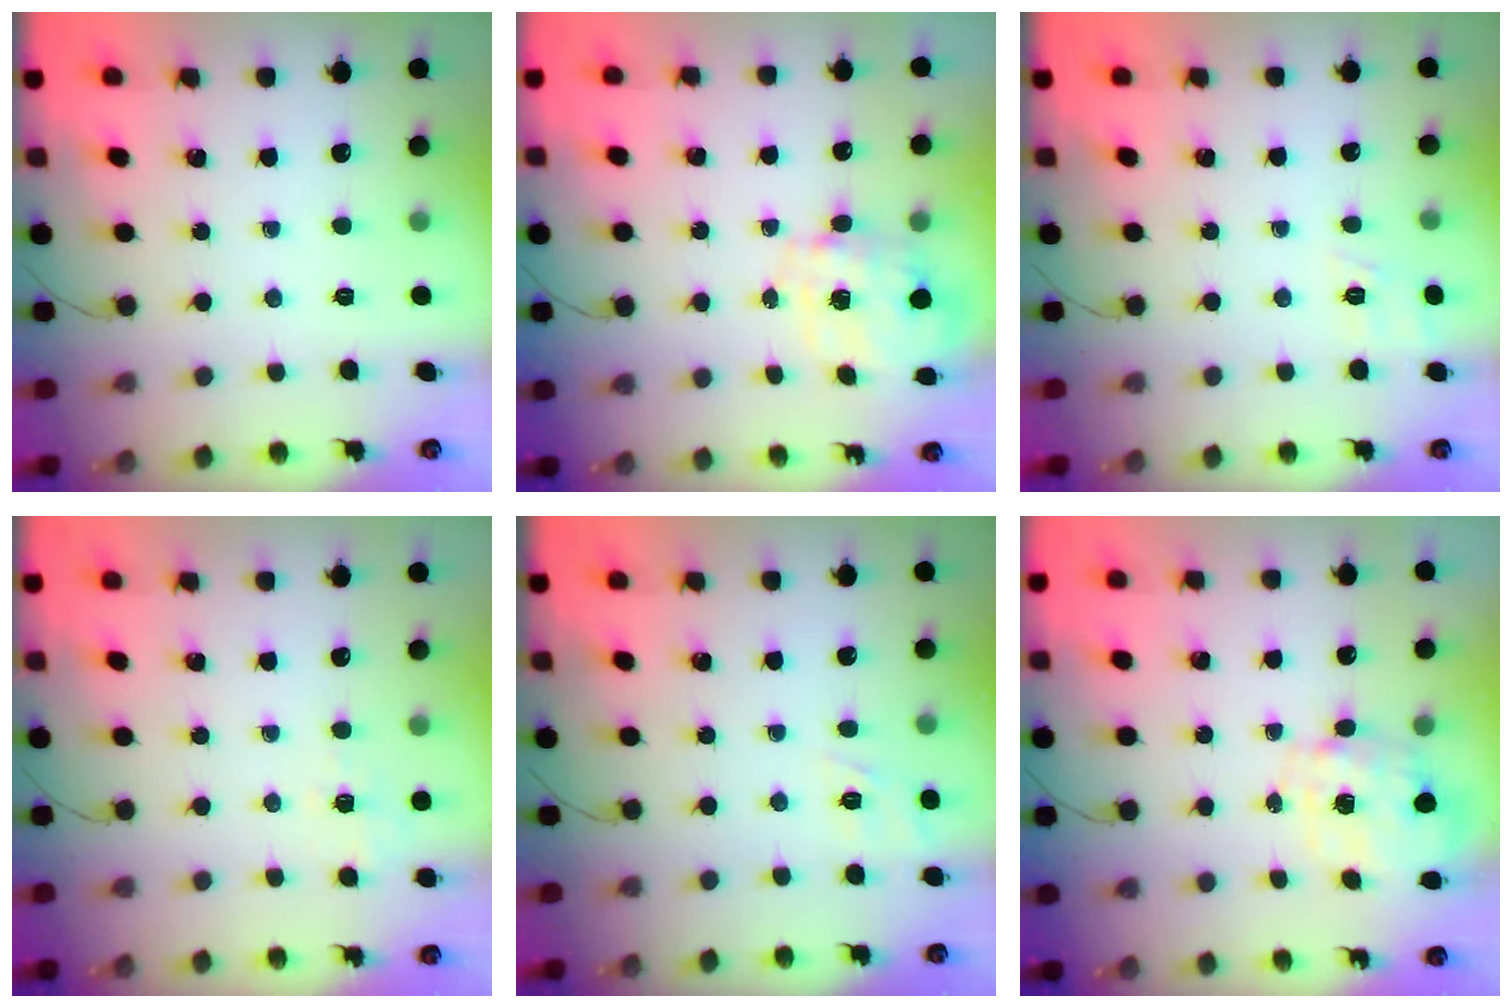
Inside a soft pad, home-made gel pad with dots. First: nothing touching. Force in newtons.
{"total": 9.5, "press": 9.5, "slide": 0.6}
{"total": 2.8, "press": 2.2, "slide": 1.7}
{"total": 1.9, "press": 0.8, "slide": 1.7}
{"total": 2.4, "press": 1.8, "slide": 1.5}
{"total": 2.9, "press": 2.7, "slide": 0.8}